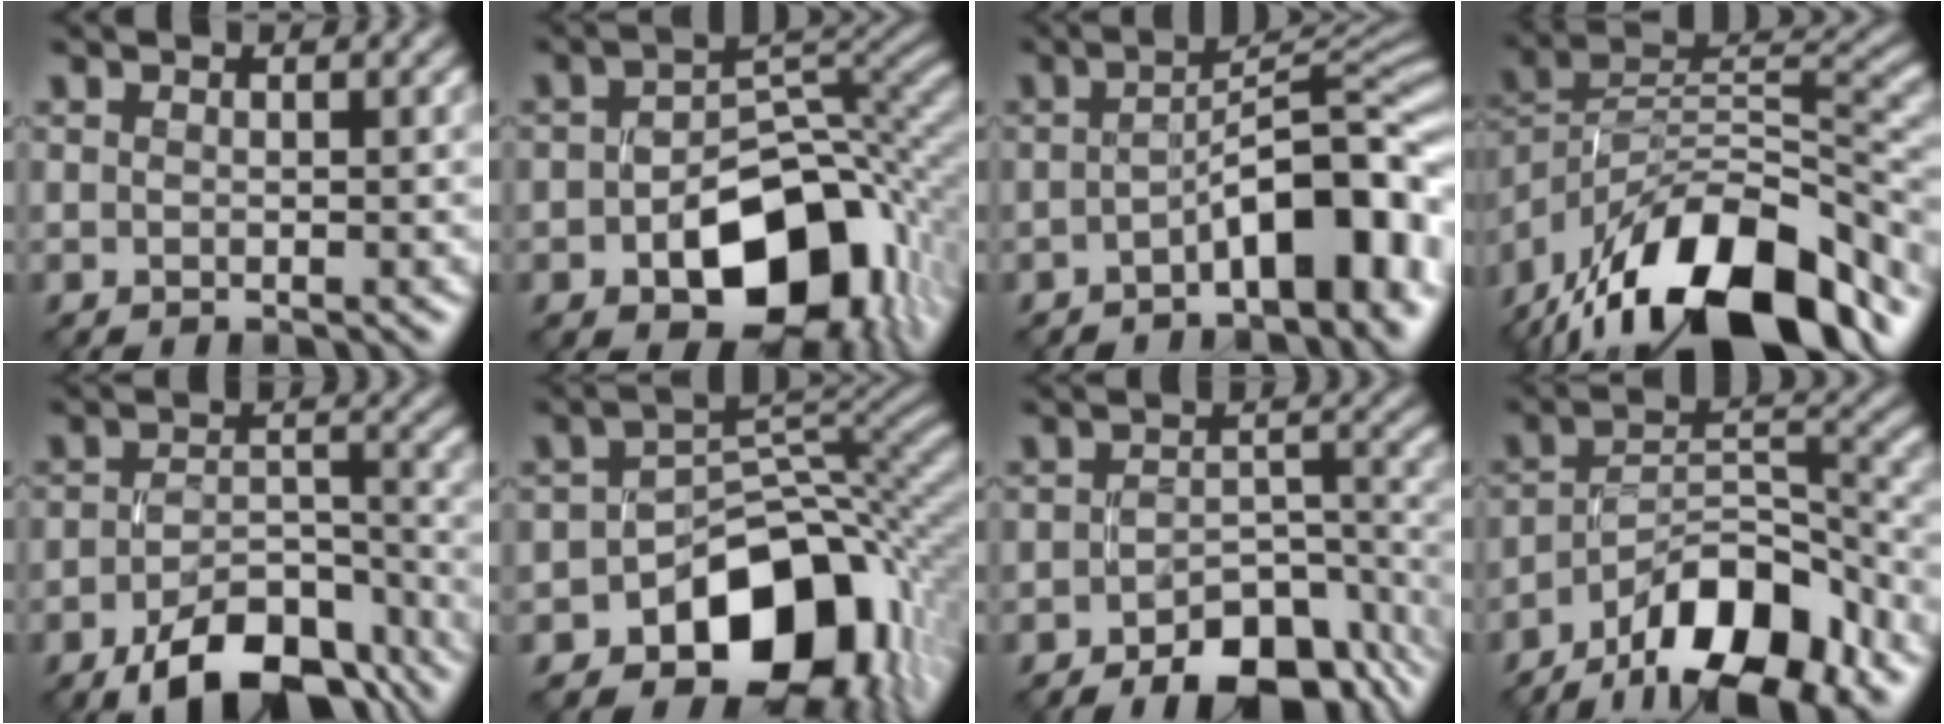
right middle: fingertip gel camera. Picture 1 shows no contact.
{"total": 11.9, "force": [-4.6, 6.9, 8.5], "torque": [-0.122, -0.010, -0.061]}
{"total": 8.5, "force": [-3.2, 2.6, 7.4], "torque": [-0.095, 0.017, -0.059]}
{"total": 17.2, "force": [-11.9, 7.1, 10.2], "torque": [-0.200, 0.018, -0.208]}
{"total": 9.6, "force": [-6.5, 4.1, 5.7], "torque": [-0.088, -0.013, -0.102]}
{"total": 12.1, "force": [-6.0, 7.8, 7.0], "torque": [-0.083, -0.006, -0.101]}
{"total": 8.9, "force": [-5.8, 4.2, 5.2], "torque": [-0.065, -0.016, -0.087]}
{"total": 11.3, "force": [-7.7, 3.9, 7.3], "torque": [-0.111, 0.014, -0.141]}